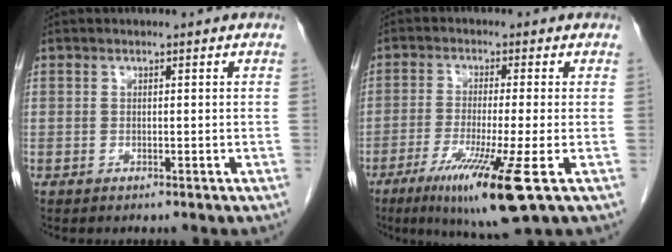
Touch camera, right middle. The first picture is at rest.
{"total": 11.2, "force": [-5.3, -0.7, 9.9], "torque": [-0.182, -0.041, -0.087]}